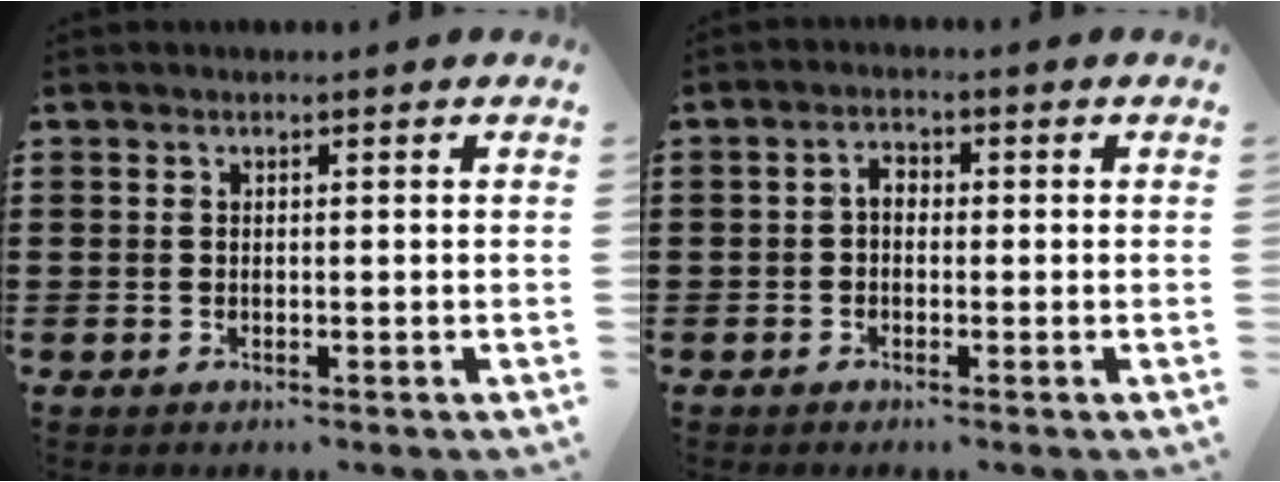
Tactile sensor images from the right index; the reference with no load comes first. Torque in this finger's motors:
{"motor_torque": [0.84, 0.69, 0.21, 0.03]}